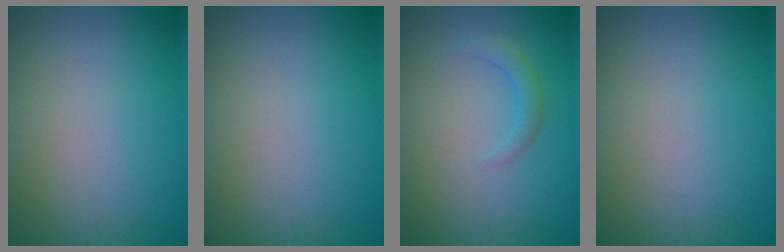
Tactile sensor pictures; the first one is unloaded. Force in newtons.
{"total": 0.0}
{"total": 1.6, "press": 1.6, "slide": 0.0}
{"total": 0.0}